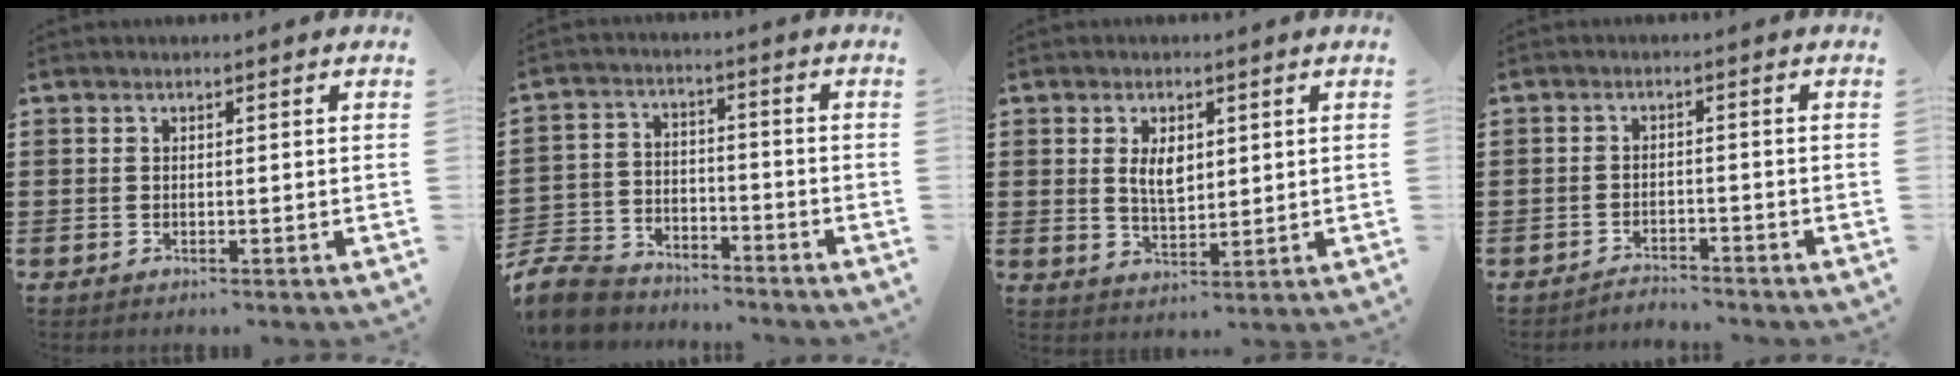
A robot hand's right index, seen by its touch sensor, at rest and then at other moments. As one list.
[{"total": 8.0, "force": [-7.6, 2.1, 1.4], "torque": [-0.047, 0.012, -0.153]}, {"total": 4.2, "force": [1.2, 2.2, 3.4], "torque": [-0.064, 0.006, 0.018]}, {"total": 2.4, "force": [-2.3, -0.1, -0.2], "torque": [-0.004, 0.001, -0.051]}]